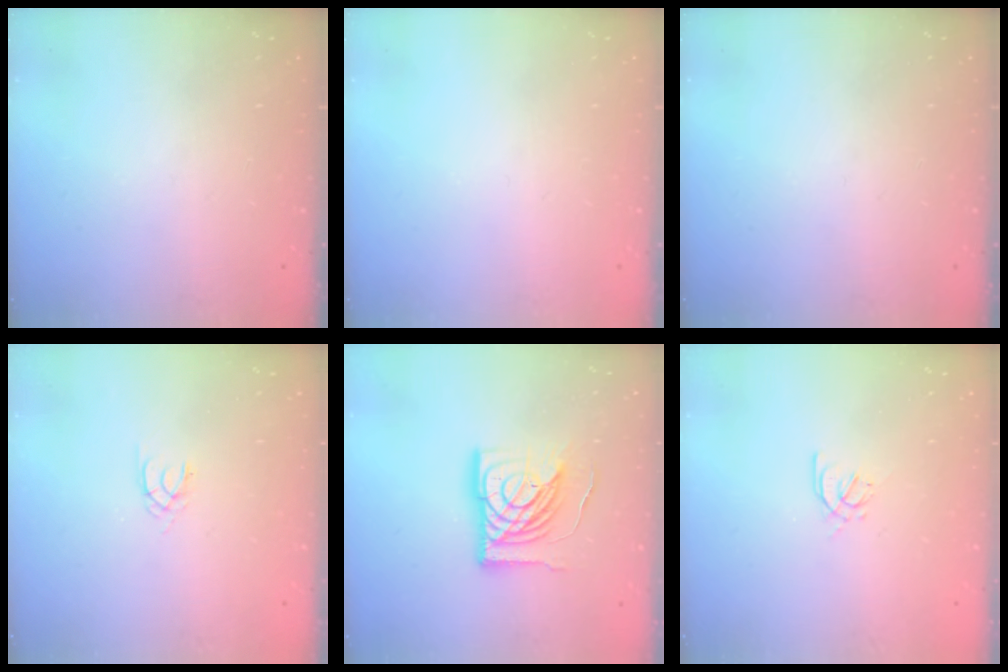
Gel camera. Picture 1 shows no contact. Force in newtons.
{"total": 0.0}
{"total": 0.0}
{"total": 1.3, "press": 1.2, "slide": 0.3}
{"total": 17.5, "press": 17.4, "slide": 2.2}
{"total": 2.4, "press": 2.4, "slide": 0.6}